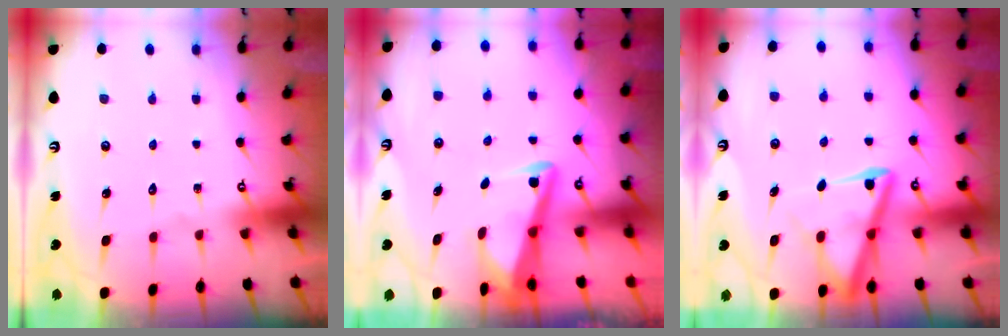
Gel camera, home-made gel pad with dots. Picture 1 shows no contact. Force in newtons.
{"total": 4.0, "press": 3.9, "slide": 0.4}
{"total": 8.6, "press": 8.5, "slide": 1.1}